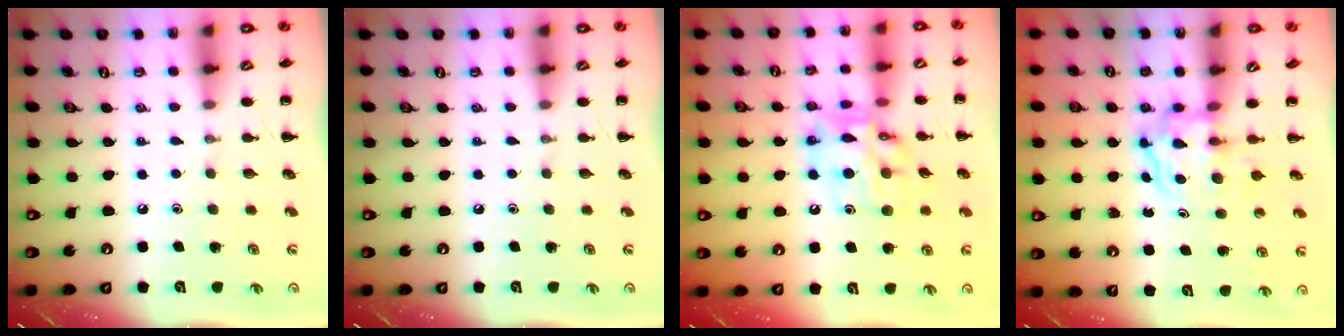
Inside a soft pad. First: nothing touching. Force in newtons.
{"total": 0.0}
{"total": 14.6, "press": 14.3, "slide": 3.2}
{"total": 3.7, "press": 3.7, "slide": 0.4}